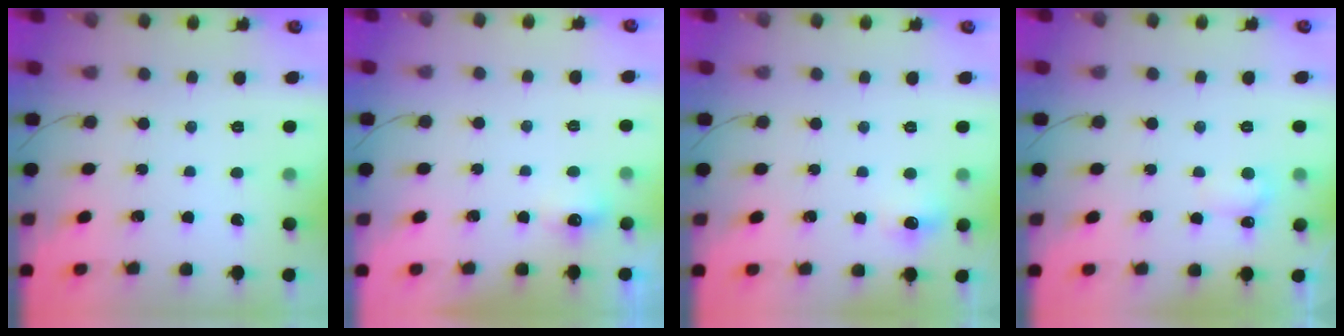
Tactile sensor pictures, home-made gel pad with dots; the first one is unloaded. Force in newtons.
{"total": 6.8, "press": 4.4, "slide": 5.2}
{"total": 5.4, "press": 5.3, "slide": 1.1}
{"total": 4.6, "press": 4.4, "slide": 1.3}